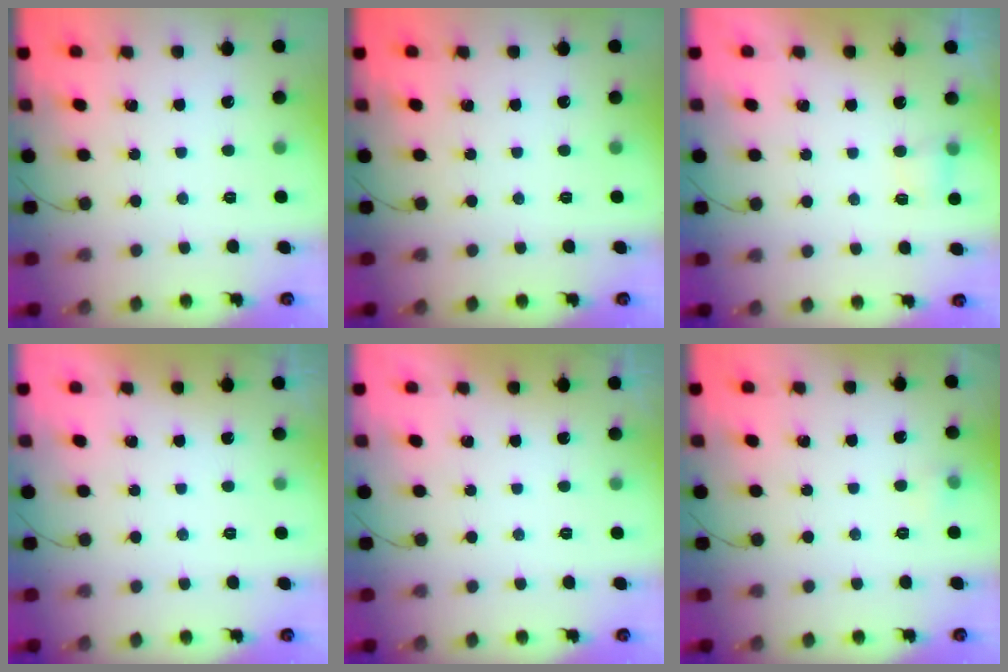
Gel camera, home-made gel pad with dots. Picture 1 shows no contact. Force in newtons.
{"total": 0.0}
{"total": 3.8, "press": 3.6, "slide": 1.1}
{"total": 0.0}
{"total": 0.0}
{"total": 3.5, "press": 3.4, "slide": 1.0}